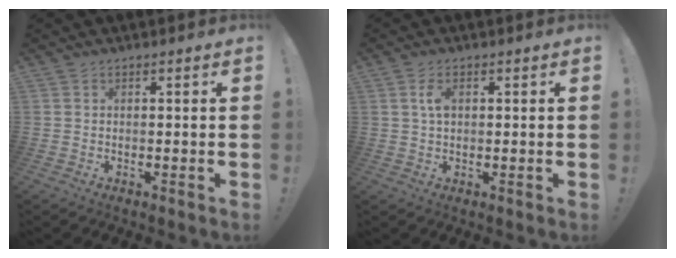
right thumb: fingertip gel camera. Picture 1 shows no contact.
{"total": 3.6, "force": [0.9, 2.0, 2.8], "torque": [-0.045, 0.001, 0.012]}